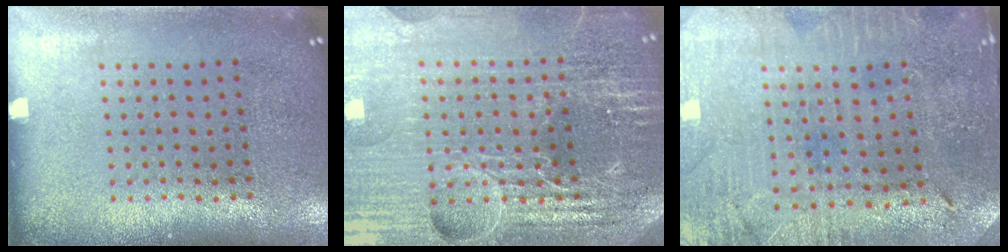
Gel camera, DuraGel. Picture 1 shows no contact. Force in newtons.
{"total": 6.3, "press": 5.5, "slide": 2.9}
{"total": 0.7, "press": 0.6, "slide": 0.3}